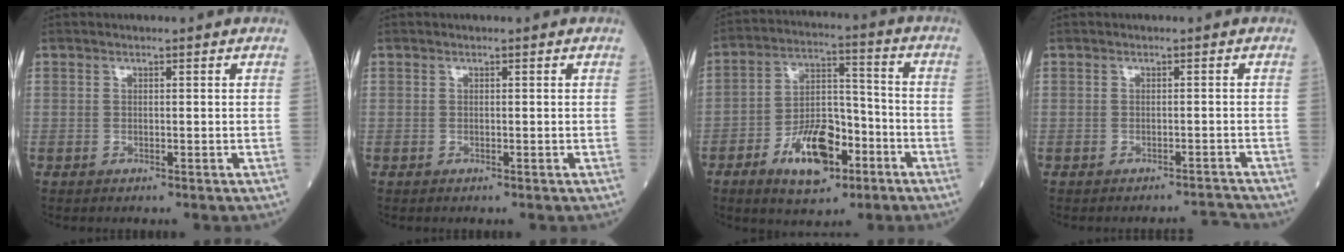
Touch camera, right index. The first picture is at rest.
{"total": 0.0}
{"total": 11.7, "force": [-6.0, 5.5, 8.4], "torque": [-0.153, 0.012, -0.099]}
{"total": 2.1, "force": [-2.0, -0.5, -0.3], "torque": [0.009, -0.005, -0.024]}